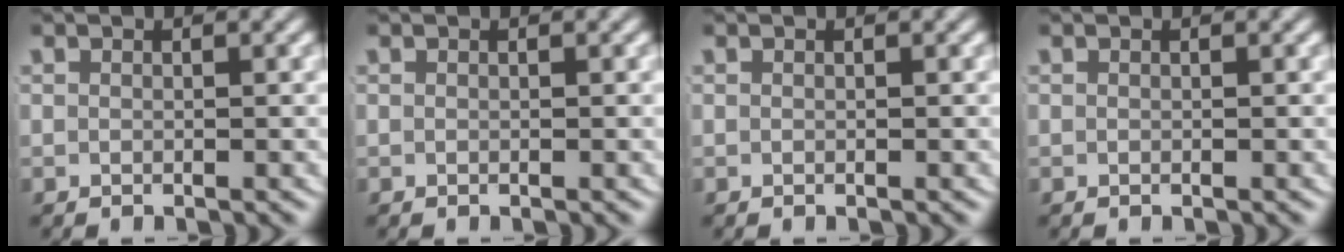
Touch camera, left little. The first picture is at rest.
{"total": 0.0}
{"total": 0.0}
{"total": 0.0}